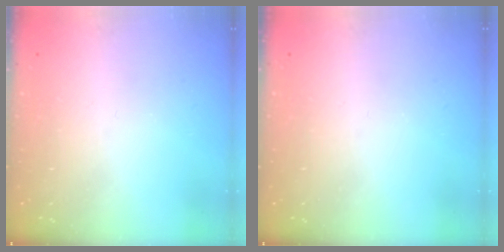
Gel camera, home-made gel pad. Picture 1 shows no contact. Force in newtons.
{"total": 0.0}